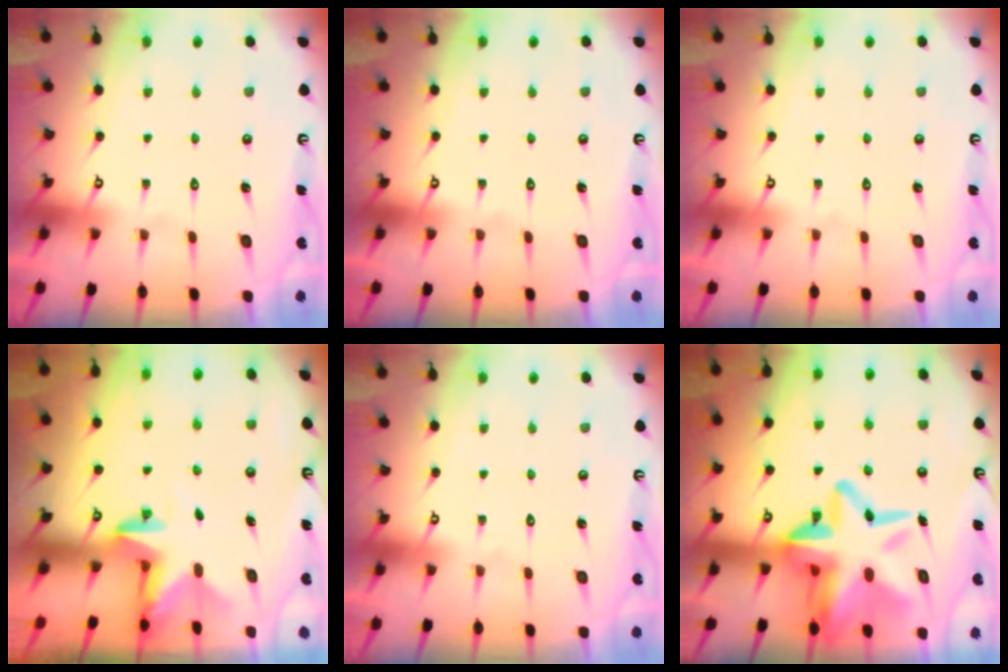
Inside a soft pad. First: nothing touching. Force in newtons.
{"total": 0.0}
{"total": 0.0}
{"total": 2.9, "press": 2.9, "slide": 0.2}
{"total": 0.0}
{"total": 20.7, "press": 20.3, "slide": 3.6}